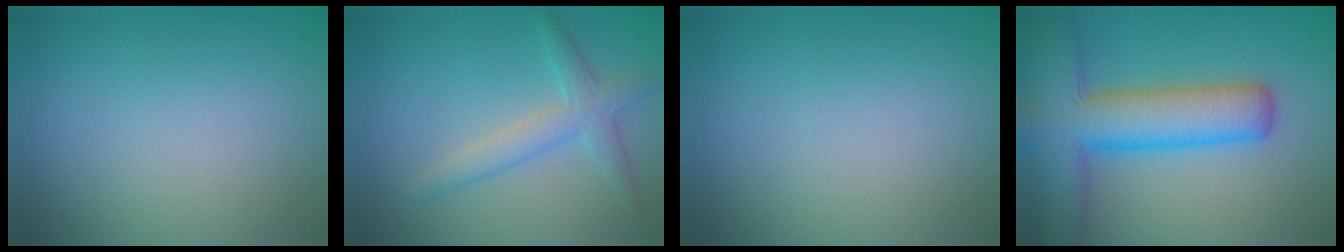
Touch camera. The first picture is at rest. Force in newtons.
{"total": 3.0, "press": 3.0, "slide": 0.1}
{"total": 0.0}
{"total": 9.9, "press": 9.9, "slide": 0.4}